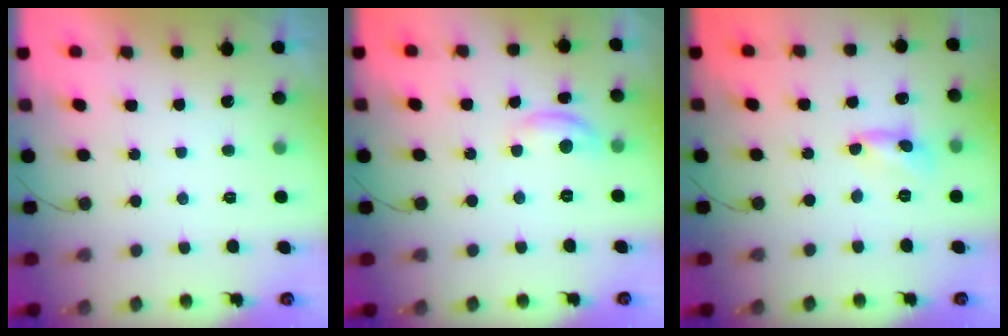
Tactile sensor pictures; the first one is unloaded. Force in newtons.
{"total": 8.0, "press": 8.0, "slide": 0.2}
{"total": 2.7, "press": 2.7, "slide": 0.1}